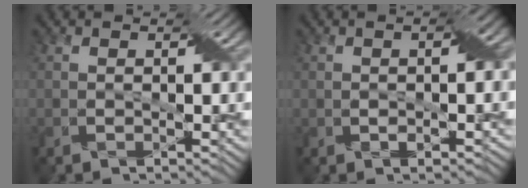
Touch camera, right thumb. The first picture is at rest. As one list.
[{"total": 2.7, "force": [-0.3, 1.2, 2.4], "torque": [-0.043, 0.001, -0.003]}]